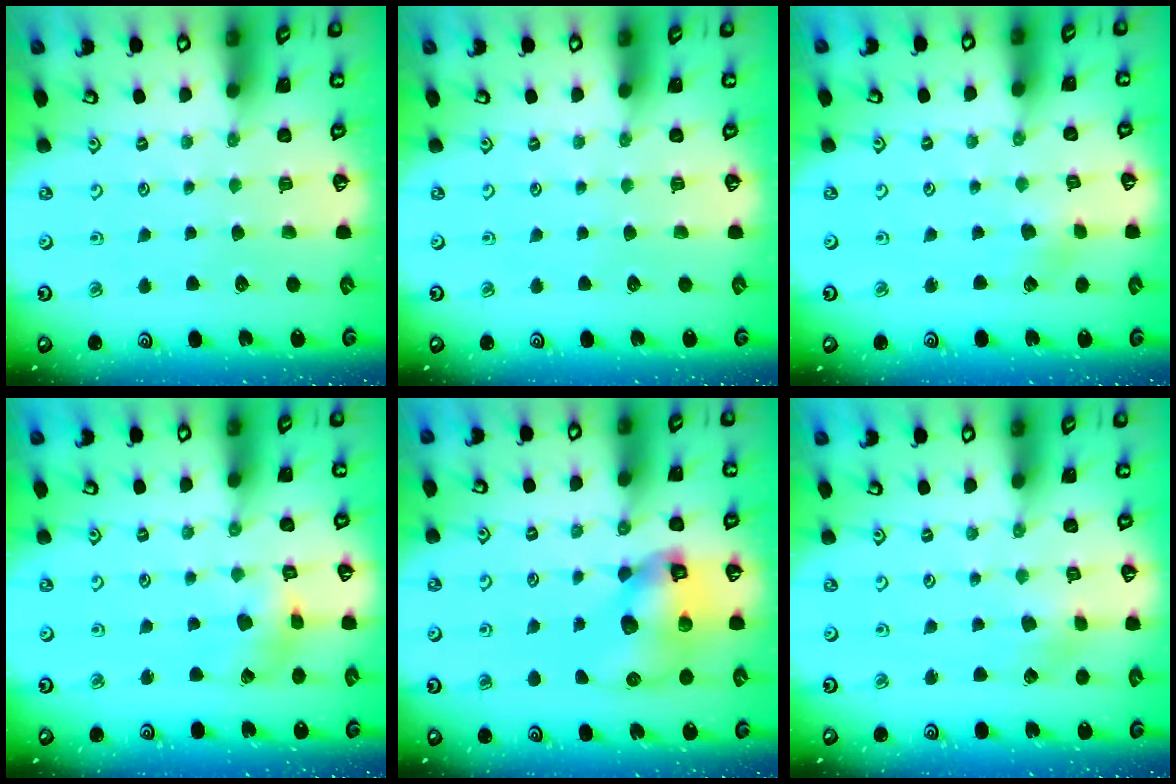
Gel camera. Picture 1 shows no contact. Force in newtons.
{"total": 0.0}
{"total": 2.5, "press": 2.5, "slide": 0.5}
{"total": 4.6, "press": 4.6, "slide": 0.5}
{"total": 12.2, "press": 12.1, "slide": 1.8}
{"total": 2.6, "press": 2.6, "slide": 0.3}